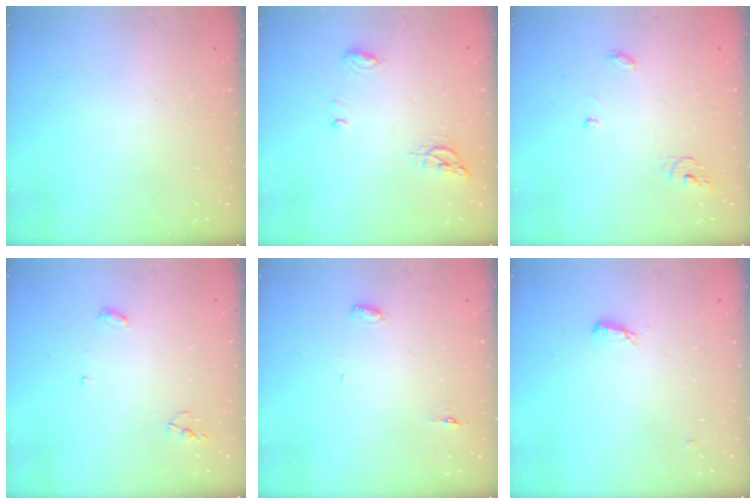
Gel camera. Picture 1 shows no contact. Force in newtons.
{"total": 8.4, "press": 6.9, "slide": 4.9}
{"total": 4.5, "press": 4.5, "slide": 0.3}
{"total": 4.0, "press": 3.9, "slide": 0.3}
{"total": 3.0, "press": 2.8, "slide": 0.9}
{"total": 6.1, "press": 5.8, "slide": 1.6}